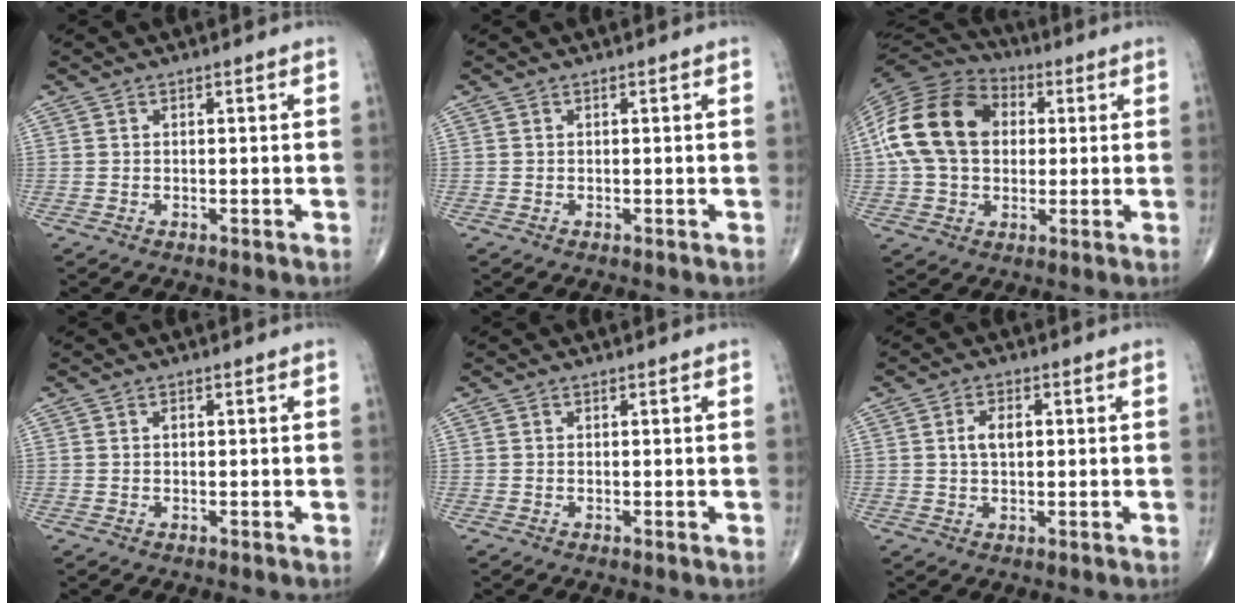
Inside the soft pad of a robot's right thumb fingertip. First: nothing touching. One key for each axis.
{"total": 0.0}
{"total": 19.1, "fx": 2.6, "fy": 13.9, "fz": 12.8, "tx": -0.244, "ty": 0.022, "tz": 0.039}
{"total": 0.7, "fx": 0.2, "fy": 0.5, "fz": 0.5, "tx": -0.008, "ty": 0.002, "tz": 0.004}
{"total": 0.0}
{"total": 4.2, "fx": 0.7, "fy": 2.5, "fz": 3.3, "tx": -0.061, "ty": 0.004, "tz": 0.012}